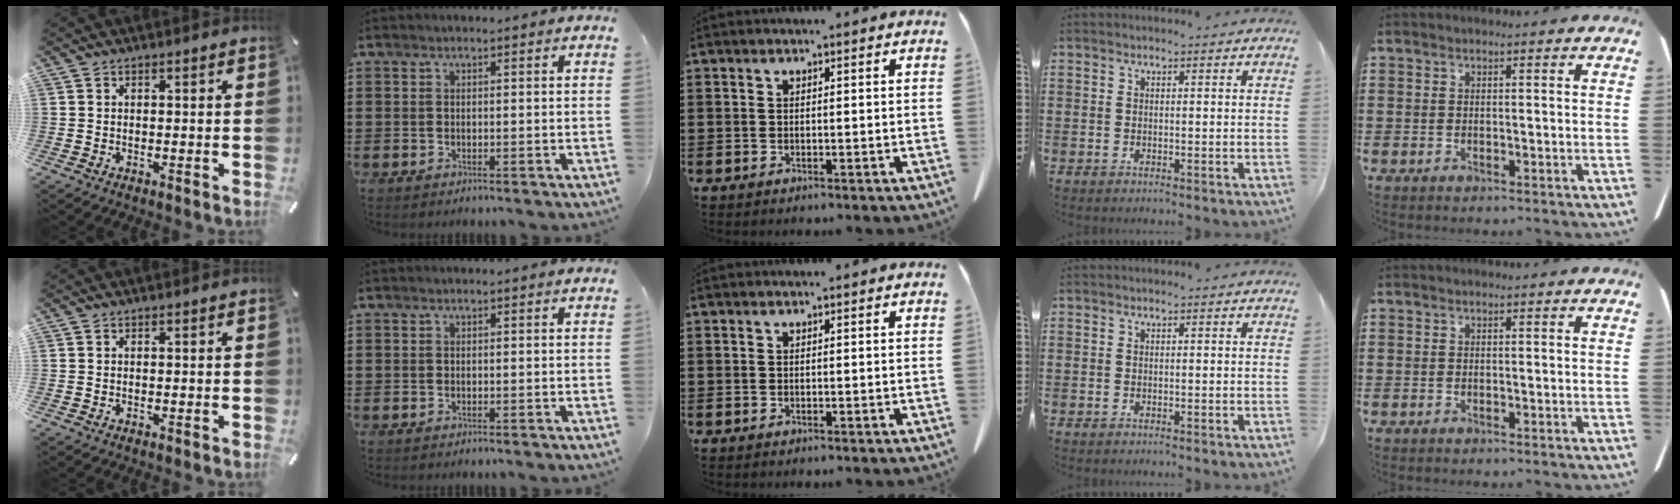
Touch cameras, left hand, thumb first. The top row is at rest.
{}